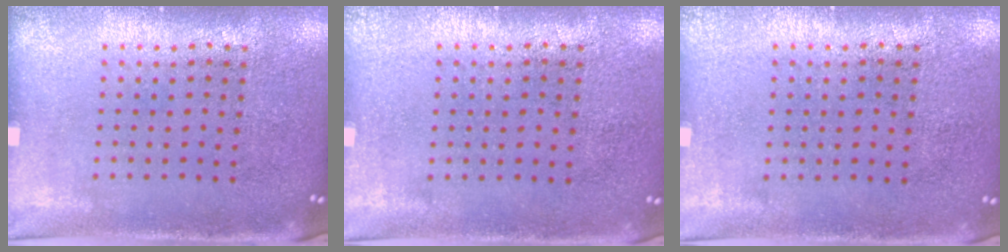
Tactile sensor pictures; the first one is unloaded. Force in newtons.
{"total": 0.0}
{"total": 0.0}